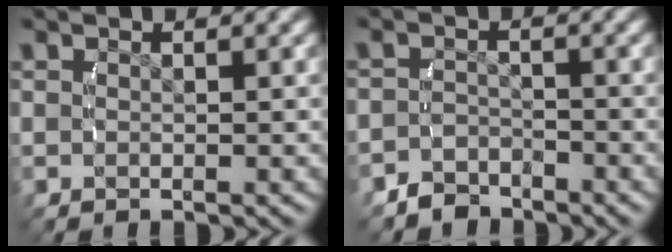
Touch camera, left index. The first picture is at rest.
{"total": 2.9, "force": [-2.6, 1.2, 0.1], "torque": [-0.001, -0.013, -0.044]}